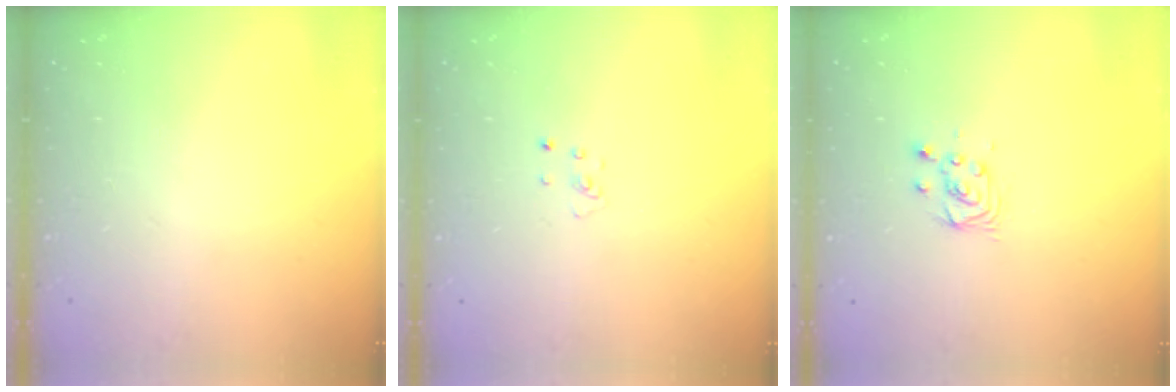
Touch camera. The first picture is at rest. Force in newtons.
{"total": 2.6, "press": 2.6, "slide": 0.3}
{"total": 4.2, "press": 4.2, "slide": 0.5}